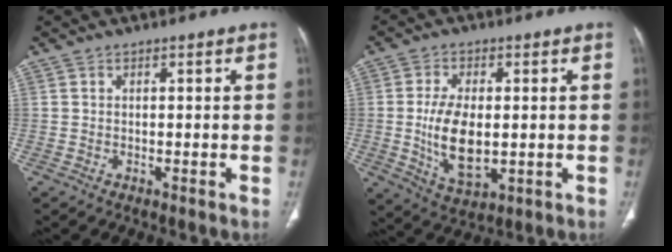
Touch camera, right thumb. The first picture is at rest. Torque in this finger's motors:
{"motor_torque": [2.96, 2.05, 1.44, -1.32, 0.42]}